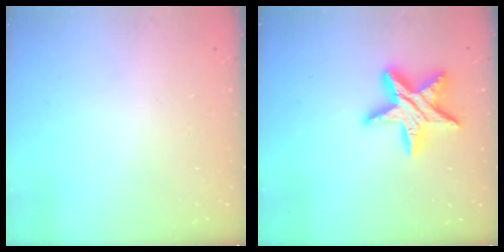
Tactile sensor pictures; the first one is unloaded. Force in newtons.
{"total": 16.5, "press": 16.5, "slide": 1.1}